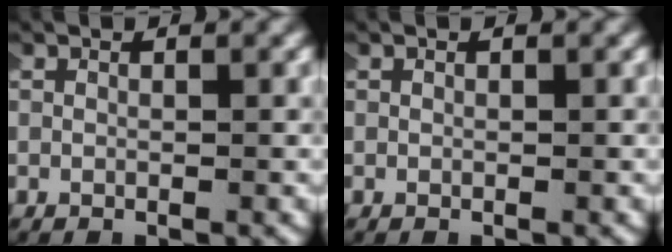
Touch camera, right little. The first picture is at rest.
{"total": 0.0}